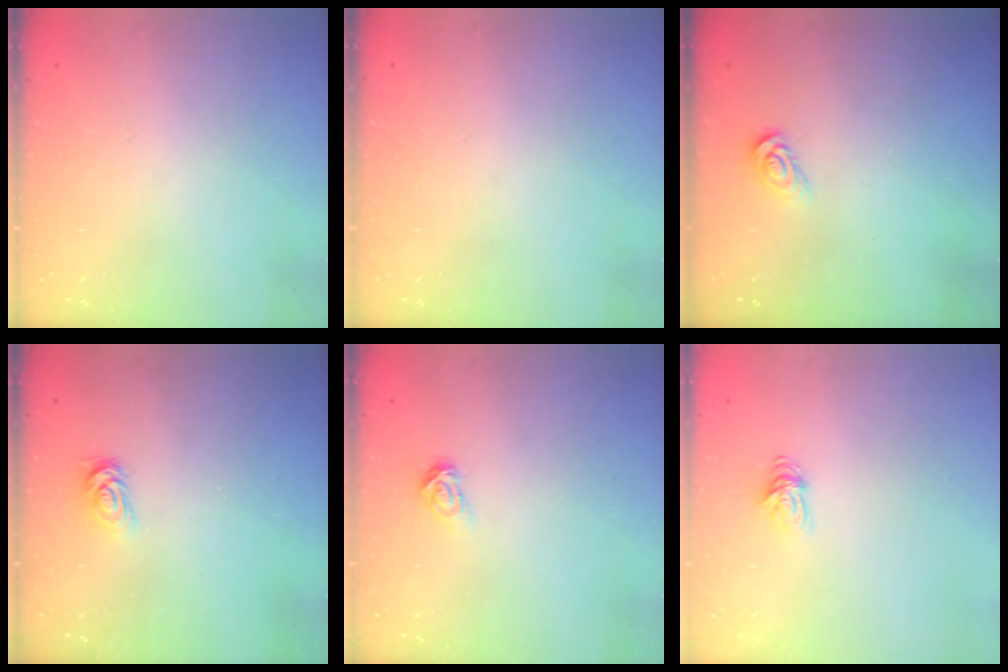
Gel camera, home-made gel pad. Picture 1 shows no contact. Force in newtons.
{"total": 0.0}
{"total": 3.8, "press": 3.7, "slide": 0.5}
{"total": 2.6, "press": 2.6, "slide": 0.4}
{"total": 3.9, "press": 3.9, "slide": 0.1}
{"total": 6.3, "press": 6.3, "slide": 0.6}